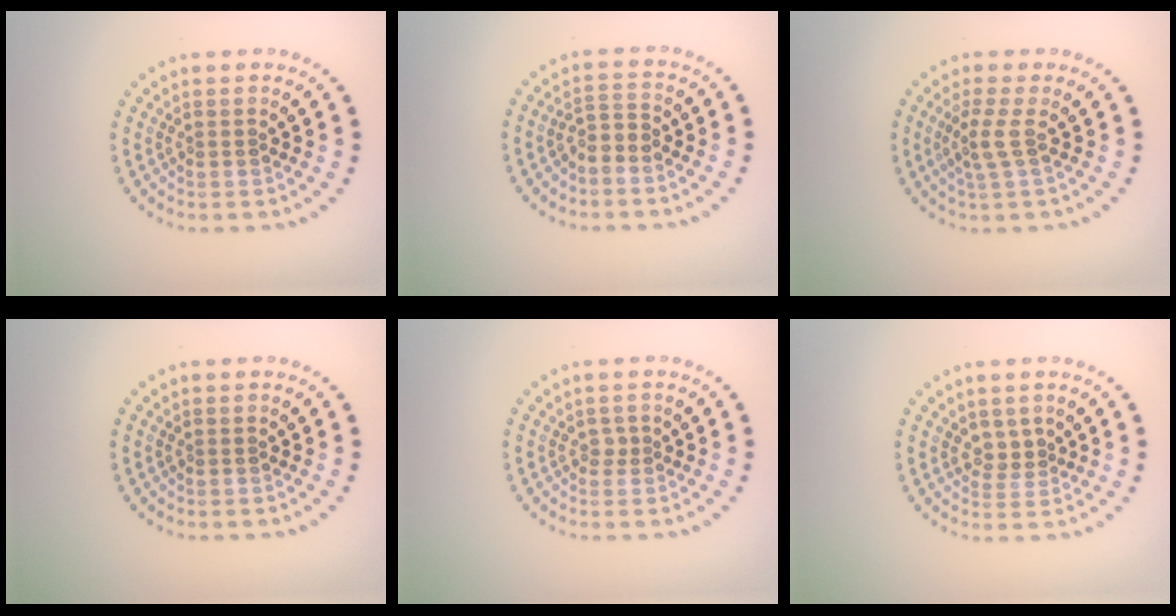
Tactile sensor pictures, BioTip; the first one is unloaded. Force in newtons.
{"total": 2.0, "press": 1.3, "slide": 1.5}
{"total": 2.0, "press": 1.5, "slide": 1.4}
{"total": 0.0}
{"total": 0.6, "press": 0.5, "slide": 0.3}
{"total": 1.6, "press": 1.3, "slide": 1.0}